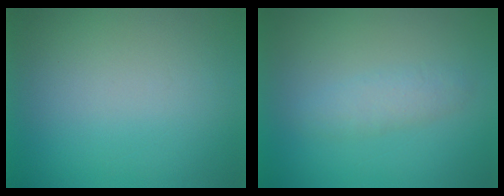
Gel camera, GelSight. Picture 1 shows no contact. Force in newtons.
{"total": 2.2}